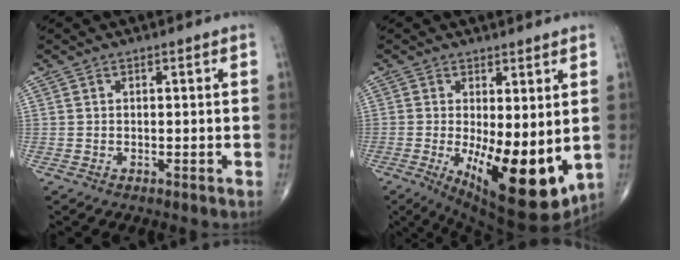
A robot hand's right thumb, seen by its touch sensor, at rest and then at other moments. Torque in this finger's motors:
{"motor_torque": [0.64, 2.15, 0.96, 0.48, 0.52]}